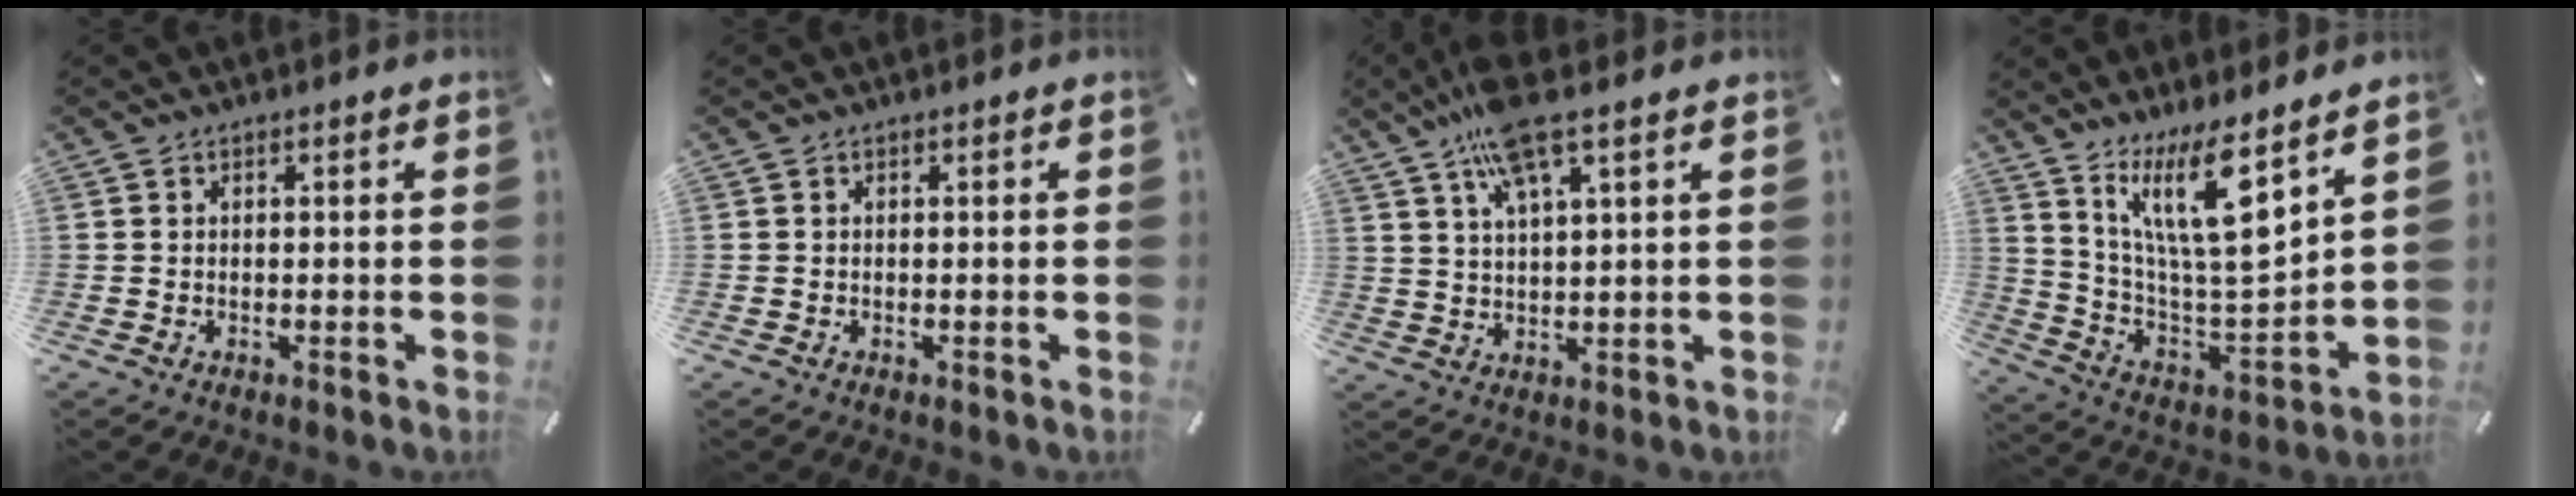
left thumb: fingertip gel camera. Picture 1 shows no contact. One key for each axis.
{"total": 0.0}
{"total": 10.3, "fx": 6.6, "fy": 2.5, "fz": 7.5, "tx": -0.150, "ty": -0.012, "tz": 0.119}
{"total": 16.9, "fx": 10.8, "fy": 4.1, "fz": 12.3, "tx": -0.227, "ty": -0.074, "tz": 0.178}